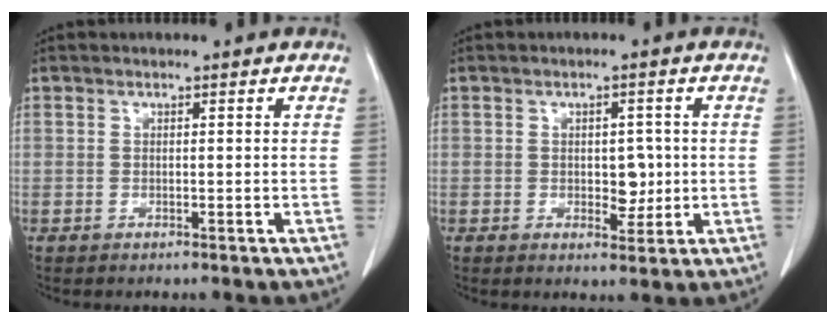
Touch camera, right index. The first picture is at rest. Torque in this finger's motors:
{"motor_torque": [0.01, 0.09, 0.02, 0.00]}